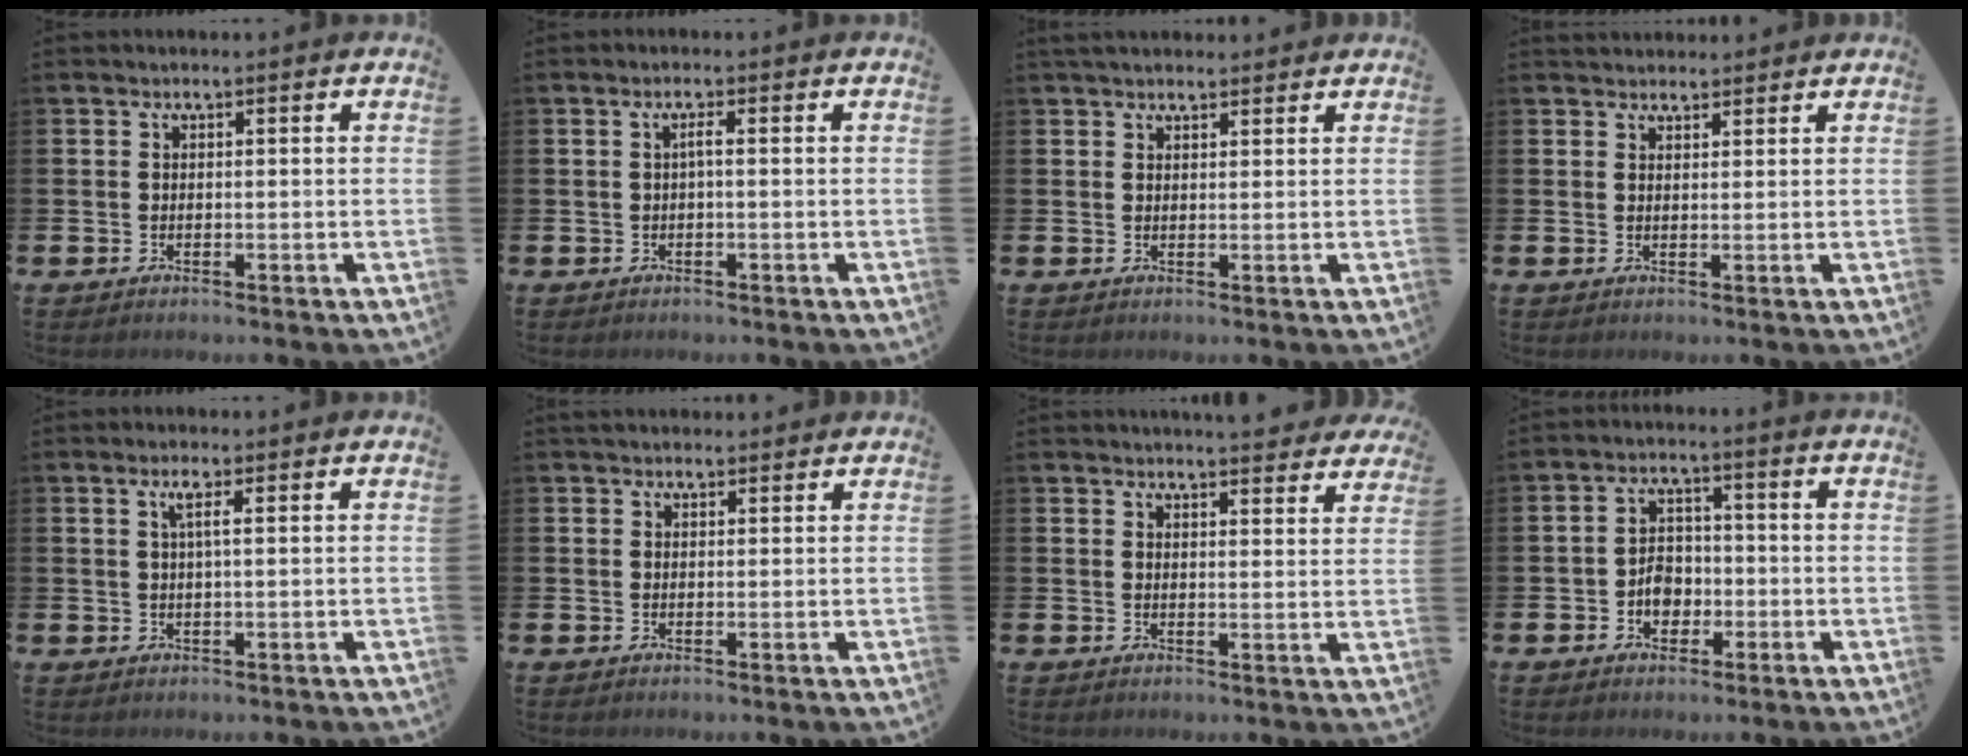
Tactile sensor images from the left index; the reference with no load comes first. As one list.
[{"total": 1.0, "force": [0.0, 0.1, 1.0], "torque": [-0.025, 0.005, 0.000]}, {"total": 2.7, "force": [2.4, 0.9, 0.6], "torque": [-0.004, -0.007, 0.042]}, {"total": 2.2, "force": [2.1, 0.7, -0.1], "torque": [0.010, -0.008, 0.037]}, {"total": 1.9, "force": [1.1, 0.3, 1.6], "torque": [-0.029, 0.000, 0.016]}, {"total": 1.9, "force": [1.8, 0.6, 0.2], "torque": [0.005, -0.003, 0.030]}, {"total": 4.2, "force": [4.2, 0.2, 0.1], "torque": [0.008, -0.030, 0.074]}, {"total": 3.8, "force": [-1.2, 3.0, 2.0], "torque": [-0.035, 0.005, -0.027]}]